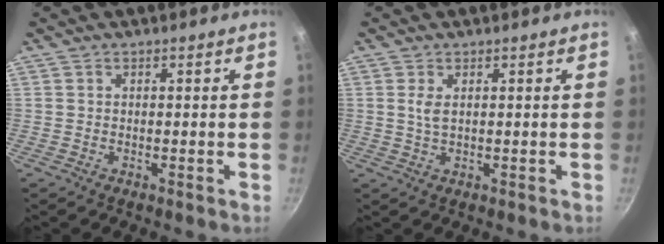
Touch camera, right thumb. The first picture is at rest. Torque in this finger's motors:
{"motor_torque": [-0.08, 0.10, -0.04, -0.09, 0.00]}